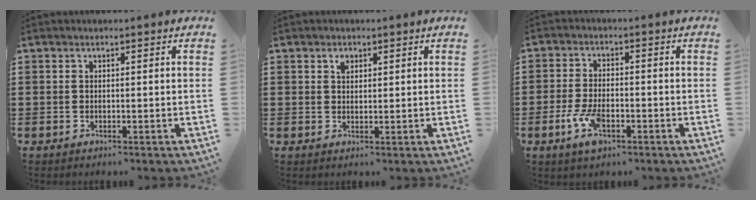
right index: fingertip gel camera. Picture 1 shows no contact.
{"total": 1.5, "force": [0.8, 1.0, 0.8], "torque": [-0.018, 0.005, 0.015]}
{"total": 5.1, "force": [-2.1, 2.3, 4.1], "torque": [-0.097, -0.006, -0.042]}